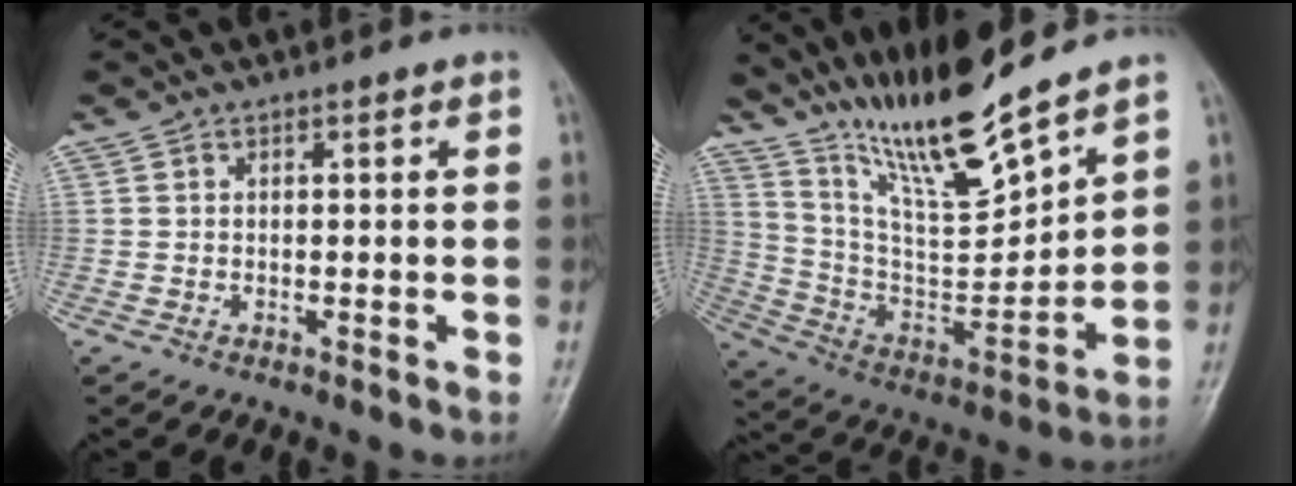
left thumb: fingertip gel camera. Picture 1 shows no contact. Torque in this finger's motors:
{"motor_torque": [0.07, -0.06, 1.36, -1.41, 0.24]}